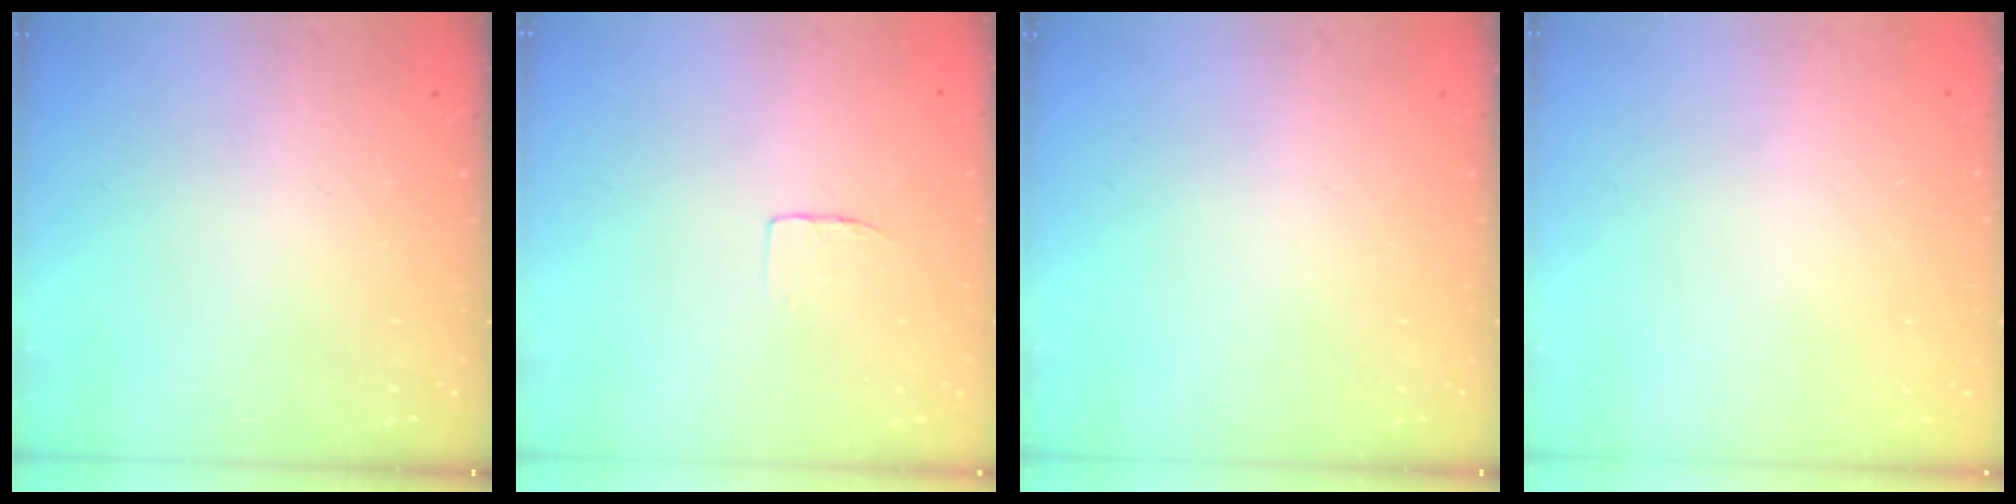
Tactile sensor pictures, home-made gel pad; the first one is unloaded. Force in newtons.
{"total": 3.4, "press": 3.4, "slide": 0.3}
{"total": 0.0}
{"total": 0.0}